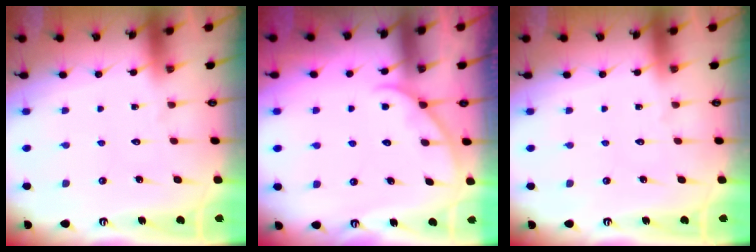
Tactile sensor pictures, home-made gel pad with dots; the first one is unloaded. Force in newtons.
{"total": 4.1, "press": 4.1, "slide": 0.5}
{"total": 0.0}